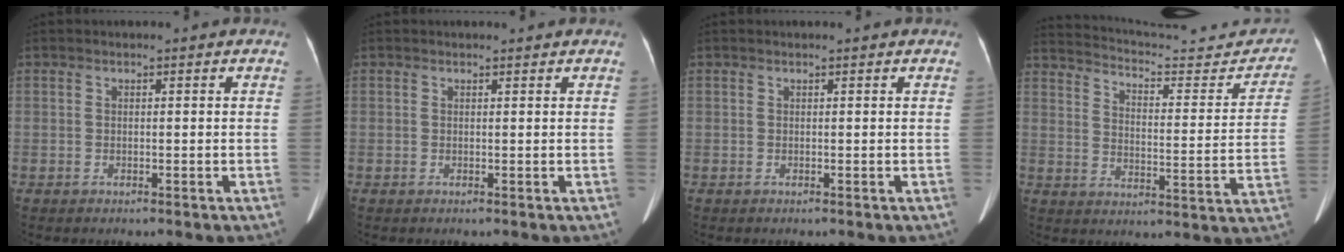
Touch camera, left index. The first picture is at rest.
{"total": 1.0, "force": [0.9, 0.0, 0.3], "torque": [-0.005, -0.005, 0.013]}
{"total": 1.2, "force": [1.0, 0.0, 0.5], "torque": [-0.010, 0.004, 0.012]}
{"total": 22.2, "force": [20.8, 3.7, 6.7], "torque": [-0.093, -0.054, 0.266]}